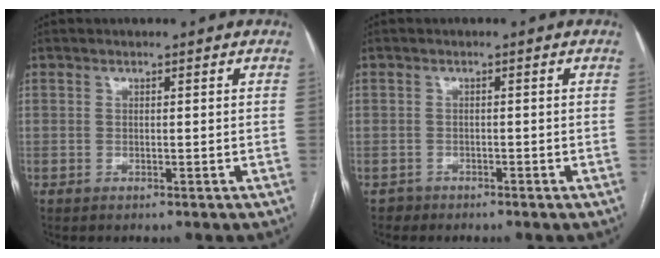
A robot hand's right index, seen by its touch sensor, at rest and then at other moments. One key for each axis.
{"total": 1.4, "fx": -1.0, "fy": 0.9, "fz": -0.5, "tx": 0.009, "ty": 0.005, "tz": -0.022}